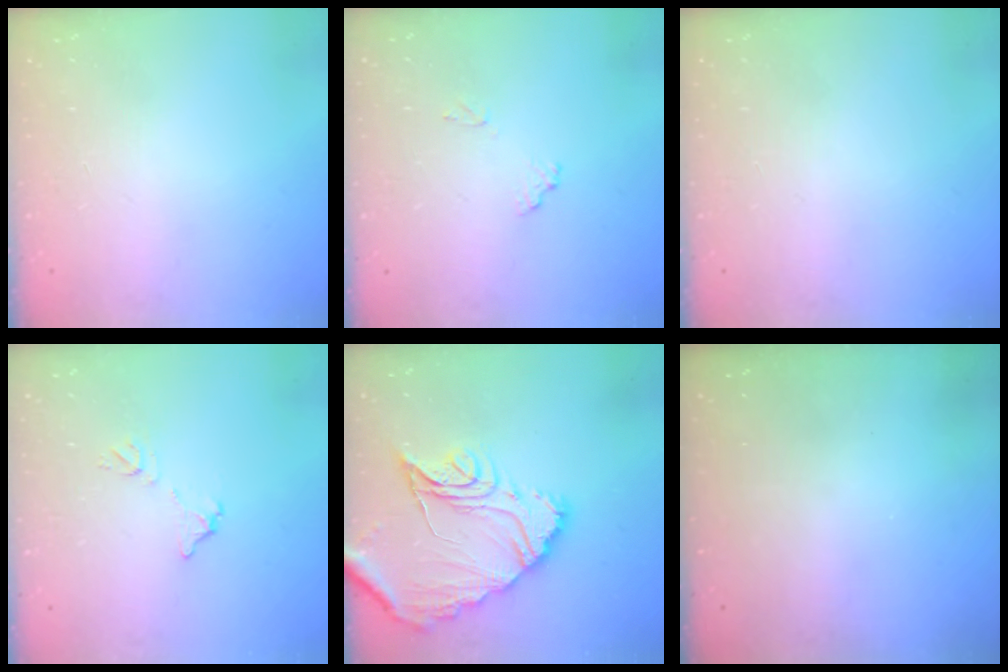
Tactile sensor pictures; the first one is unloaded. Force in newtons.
{"total": 6.2, "press": 6.2, "slide": 0.2}
{"total": 0.0}
{"total": 6.2, "press": 6.2, "slide": 0.3}
{"total": 17.8, "press": 17.7, "slide": 1.9}
{"total": 3.0, "press": 3.0, "slide": 0.1}